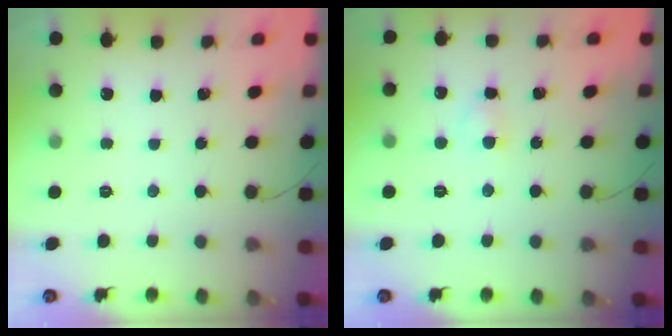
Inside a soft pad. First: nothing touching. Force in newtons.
{"total": 2.4, "press": 2.2, "slide": 1.1}